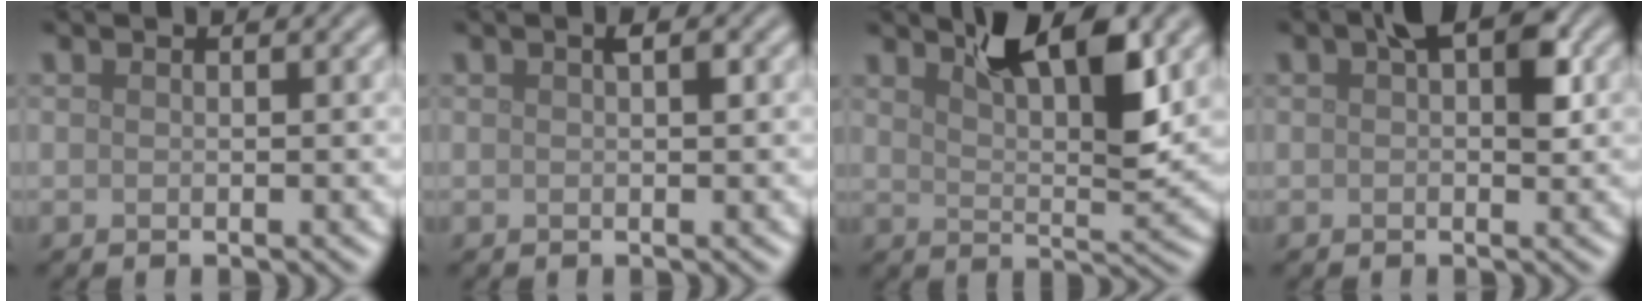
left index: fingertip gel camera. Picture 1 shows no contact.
{"total": 0.9, "force": [0.3, 0.2, 0.8], "torque": [-0.014, 0.003, 0.006]}
{"total": 7.0, "force": [4.3, 1.9, 5.3], "torque": [-0.084, -0.001, 0.070]}
{"total": 3.7, "force": [1.1, 1.8, 3.1], "torque": [-0.035, 0.011, 0.011]}